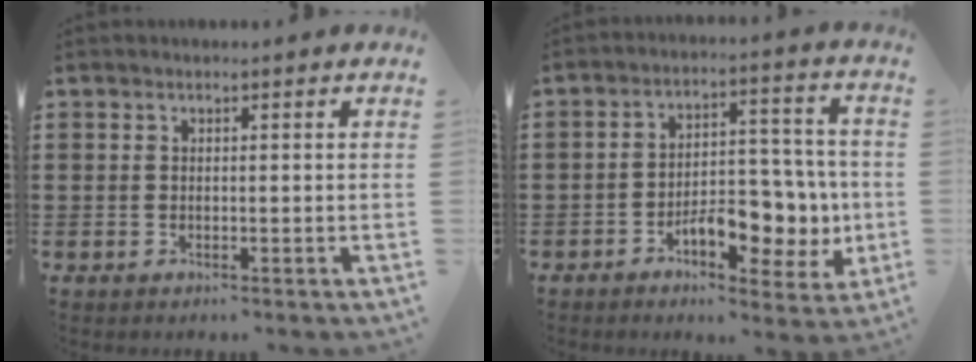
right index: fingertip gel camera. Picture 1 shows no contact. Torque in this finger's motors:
{"motor_torque": [2.14, 0.00, 0.70, 0.15]}